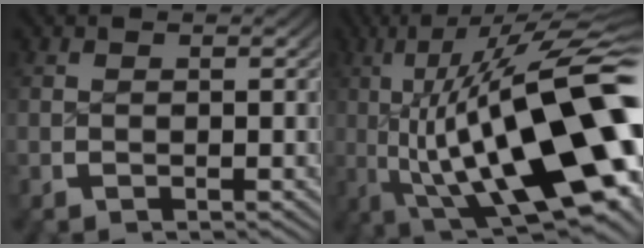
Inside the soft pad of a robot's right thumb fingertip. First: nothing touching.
{"total": 21.1, "force": [-2.3, 9.9, 18.5], "torque": [-0.303, -0.043, -0.005]}